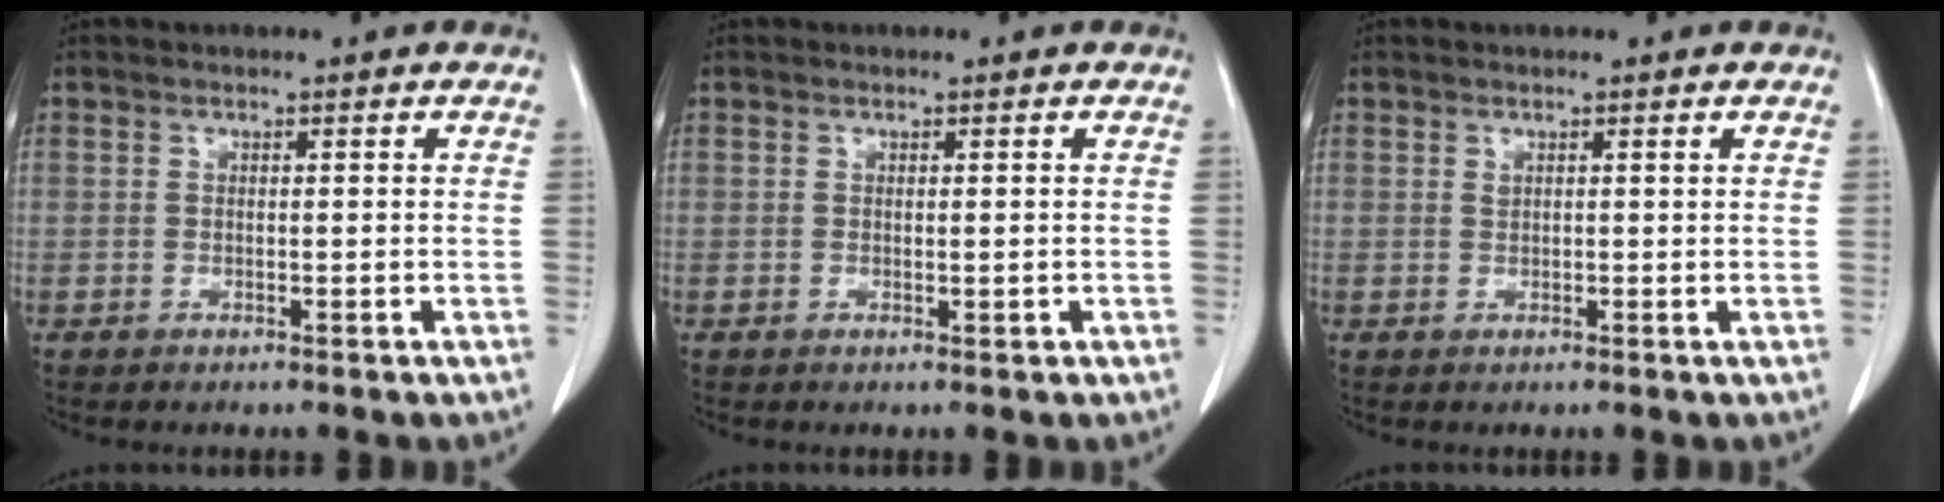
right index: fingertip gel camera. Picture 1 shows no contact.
{"total": 0.8, "force": [-0.1, 0.1, 0.8], "torque": [-0.013, -0.004, 0.002]}
{"total": 0.6, "force": [0.5, 0.2, 0.3], "torque": [-0.010, -0.002, 0.011]}